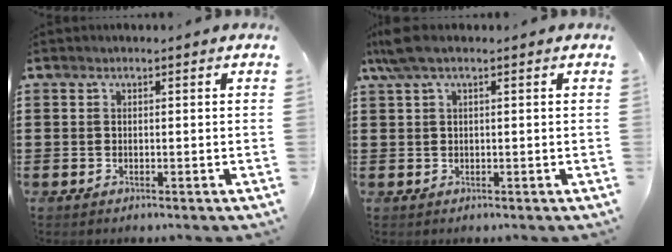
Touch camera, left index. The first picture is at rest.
{"total": 2.7, "force": [1.0, 0.4, 2.4], "torque": [-0.062, -0.005, 0.014]}